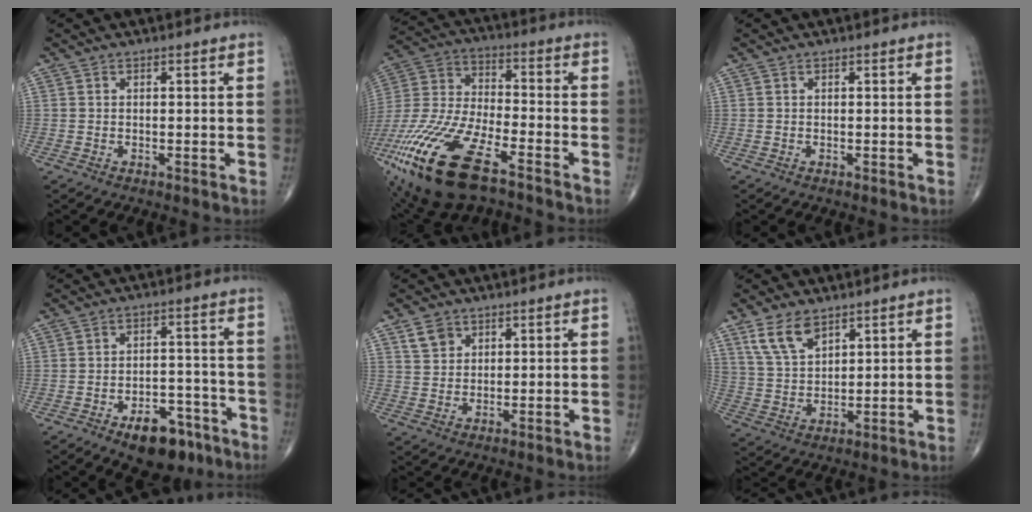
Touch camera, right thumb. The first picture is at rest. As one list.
[{"total": 24.5, "force": [-13.6, 9.5, 18.0], "torque": [-0.436, 0.010, -0.253]}, {"total": 0.0}, {"total": 10.5, "force": [-6.4, 5.6, 6.1], "torque": [-0.058, 0.043, -0.089]}, {"total": 3.9, "force": [2.3, 2.8, 1.3], "torque": [-0.010, -0.011, 0.046]}, {"total": 7.8, "force": [5.1, 3.9, 4.4], "torque": [-0.074, -0.022, 0.109]}]